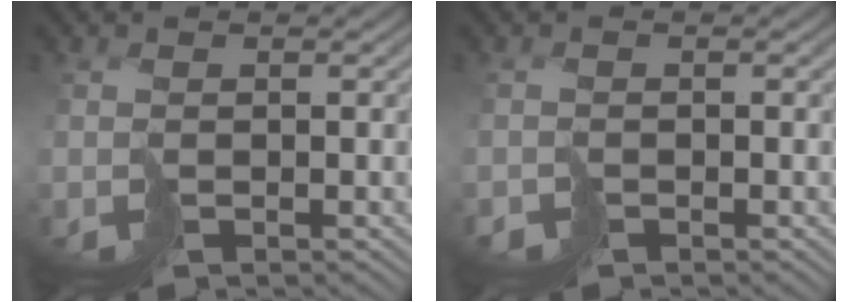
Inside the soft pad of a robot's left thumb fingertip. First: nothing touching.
{"total": 0.7, "force": [-0.7, 0.2, -0.2], "torque": [0.005, -0.003, -0.015]}